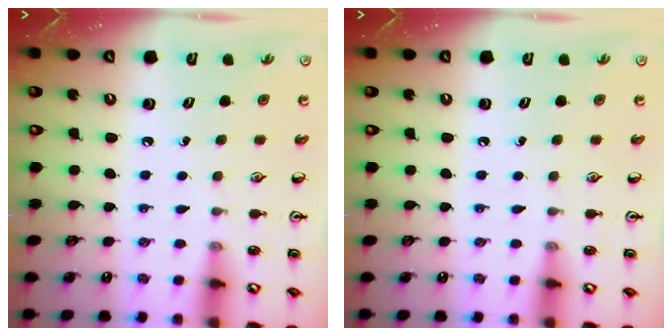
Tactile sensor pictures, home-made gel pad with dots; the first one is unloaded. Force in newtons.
{"total": 0.0}